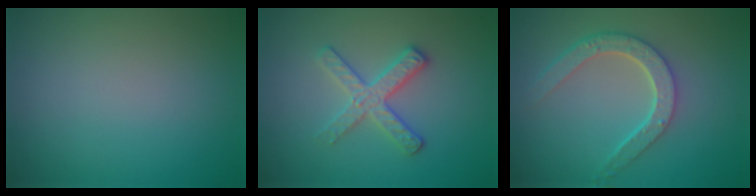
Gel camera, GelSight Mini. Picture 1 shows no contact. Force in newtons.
{"total": 3.1, "press": 2.9, "slide": 1.1}
{"total": 4.3, "press": 3.4, "slide": 2.6}